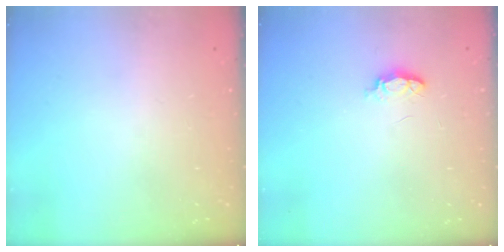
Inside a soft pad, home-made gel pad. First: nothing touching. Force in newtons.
{"total": 3.9, "press": 3.9, "slide": 0.6}